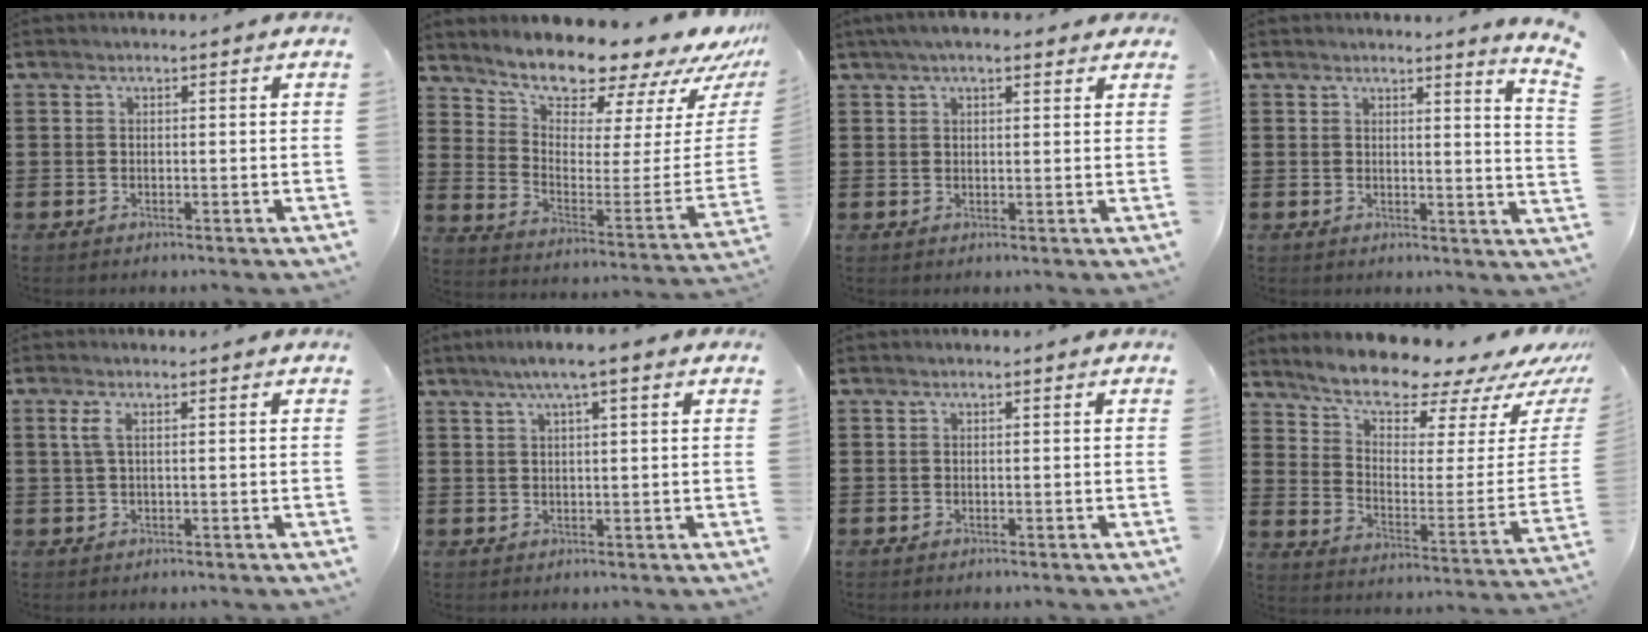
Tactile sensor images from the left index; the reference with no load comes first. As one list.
[{"total": 10.1, "force": [9.9, 1.3, 1.7], "torque": [-0.056, -0.104, 0.165]}, {"total": 3.7, "force": [2.7, 1.2, 2.3], "torque": [-0.051, 0.008, 0.048]}, {"total": 2.8, "force": [2.4, -1.0, 0.9], "torque": [-0.018, -0.017, 0.040]}, {"total": 2.1, "force": [0.5, 0.5, 2.0], "torque": [-0.049, 0.000, 0.005]}, {"total": 3.8, "force": [2.1, 0.2, 3.1], "torque": [-0.063, 0.005, 0.035]}, {"total": 0.0}, {"total": 8.7, "force": [8.3, 1.7, 2.2], "torque": [-0.060, -0.079, 0.136]}]